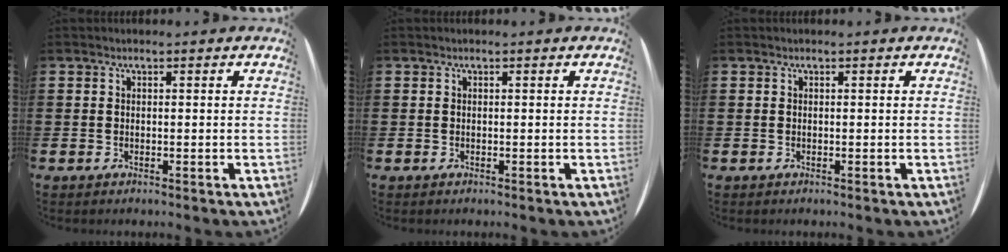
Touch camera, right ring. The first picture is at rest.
{"total": 0.0}
{"total": 0.0}